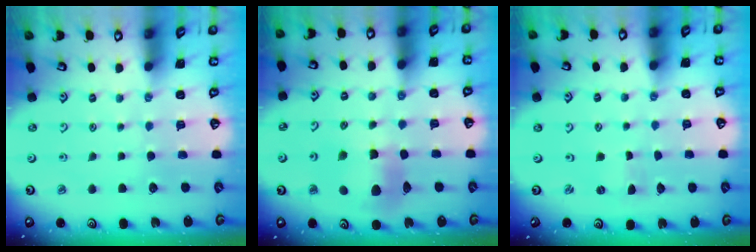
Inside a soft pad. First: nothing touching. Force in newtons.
{"total": 10.7, "press": 10.6, "slide": 1.4}
{"total": 0.0}